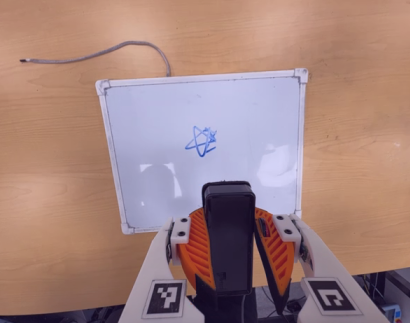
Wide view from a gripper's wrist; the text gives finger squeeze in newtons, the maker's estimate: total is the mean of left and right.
{"total": 9.5, "left": 9.4, "right": 9.6}